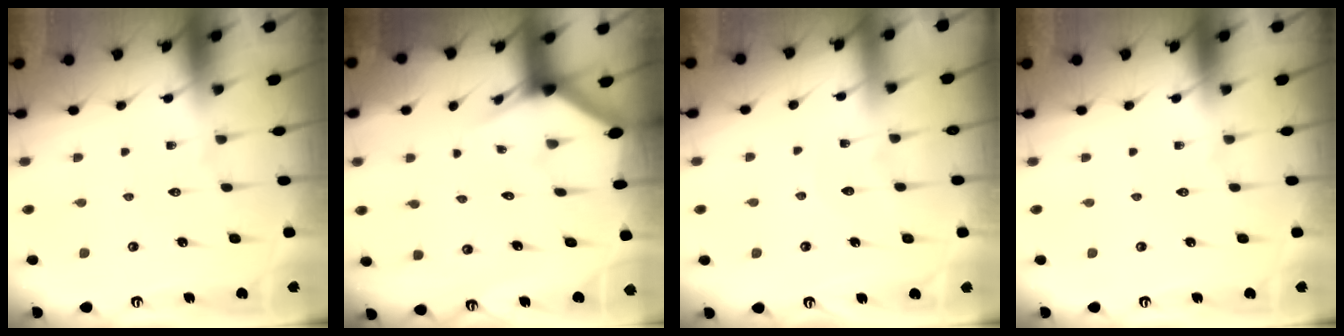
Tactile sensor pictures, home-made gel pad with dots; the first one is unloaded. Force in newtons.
{"total": 3.0, "press": 3.0, "slide": 0.1}
{"total": 4.8, "press": 4.8, "slide": 0.5}
{"total": 0.0}